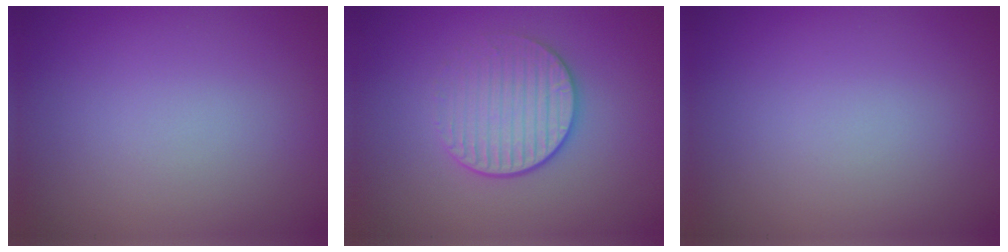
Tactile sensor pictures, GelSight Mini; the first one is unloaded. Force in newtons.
{"total": 3.2, "press": 2.9, "slide": 1.5}
{"total": 0.0}